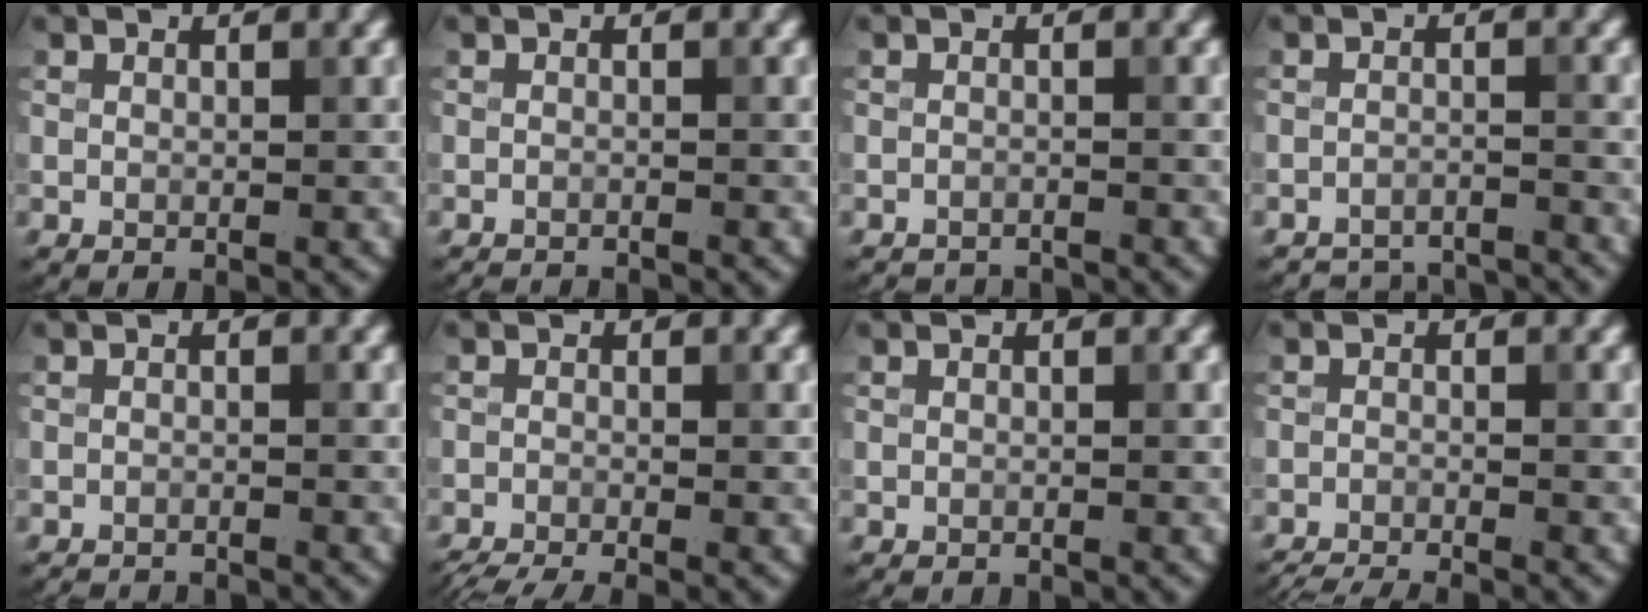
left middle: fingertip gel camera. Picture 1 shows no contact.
{"total": 2.4, "force": [-2.4, 0.2, 0.4], "torque": [-0.003, -0.009, -0.036]}
{"total": 3.2, "force": [-3.2, 0.3, 0.3], "torque": [0.000, -0.013, -0.049]}
{"total": 5.6, "force": [-5.5, 0.8, 0.5], "torque": [-0.008, -0.006, -0.079]}
{"total": 3.0, "force": [-2.9, 0.3, 0.5], "torque": [-0.008, -0.010, -0.045]}
{"total": 5.0, "force": [-4.2, 1.0, 2.6], "torque": [-0.037, -0.027, -0.069]}
{"total": 0.6, "force": [-0.6, 0.1, 0.0], "torque": [0.003, -0.003, -0.010]}
{"total": 4.7, "force": [-4.5, 0.5, 1.5], "torque": [-0.024, -0.019, -0.073]}